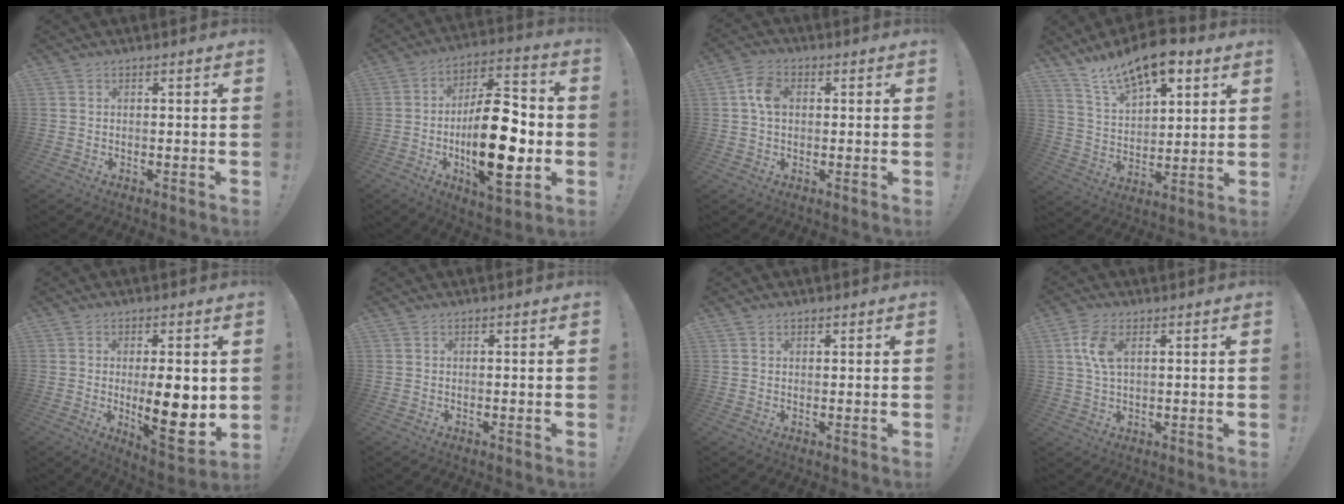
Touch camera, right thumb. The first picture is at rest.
{"total": 23.7, "force": [-4.1, 9.7, 21.2], "torque": [-0.357, 0.012, -0.063]}
{"total": 6.8, "force": [0.8, 4.8, 4.8], "torque": [-0.074, 0.005, 0.013]}
{"total": 14.8, "force": [10.8, 6.5, 7.8], "torque": [-0.142, -0.068, 0.194]}
{"total": 13.8, "force": [-0.5, 3.6, 13.3], "torque": [-0.195, -0.022, -0.009]}
{"total": 0.0}
{"total": 0.9, "force": [0.8, 0.4, 0.1], "torque": [0.006, -0.004, 0.015]}
{"total": 6.9, "force": [2.2, 3.3, 5.7], "torque": [-0.116, -0.002, 0.036]}